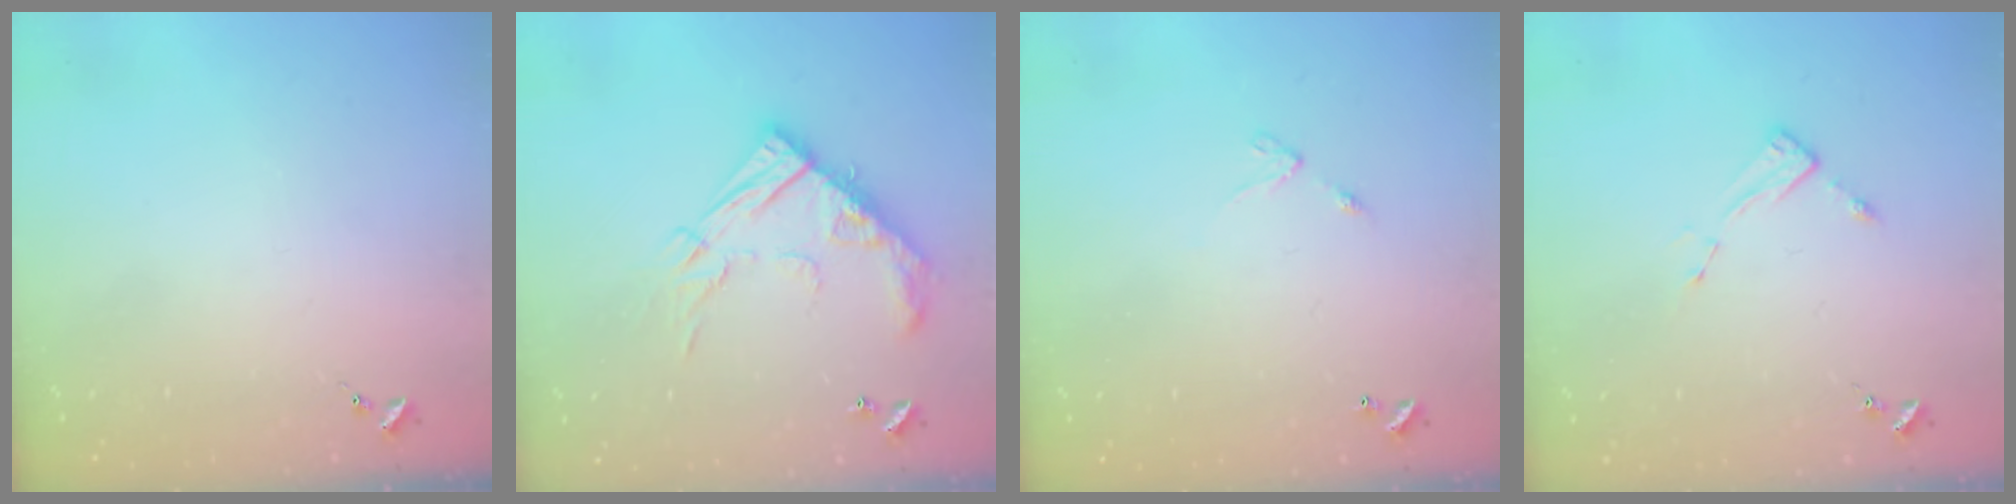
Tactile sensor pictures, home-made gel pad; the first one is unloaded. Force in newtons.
{"total": 17.6, "press": 17.6, "slide": 1.2}
{"total": 4.2, "press": 4.2, "slide": 0.4}
{"total": 3.9, "press": 3.9, "slide": 0.2}